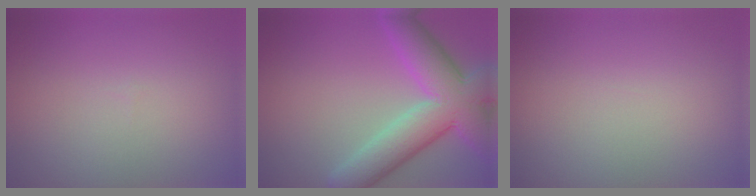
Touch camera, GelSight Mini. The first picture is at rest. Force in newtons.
{"total": 9.1, "press": 9.1, "slide": 0.5}
{"total": 0.0}